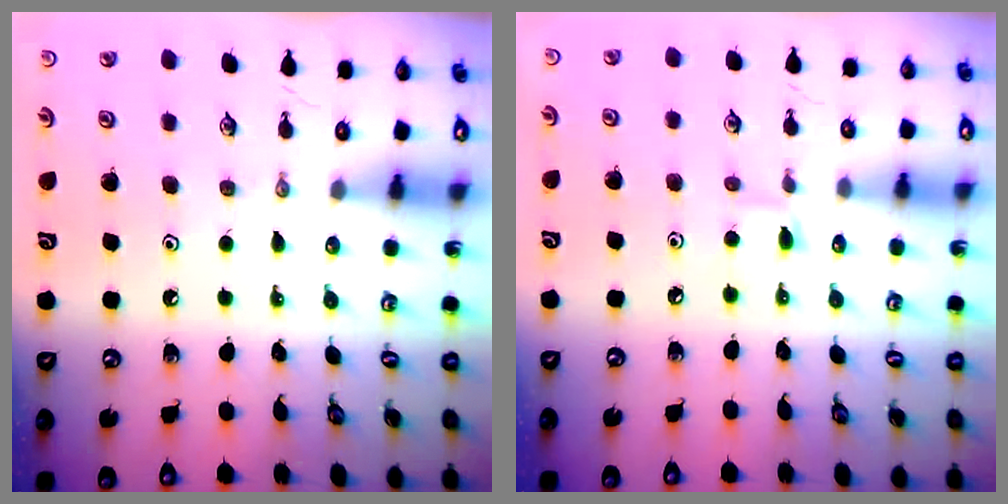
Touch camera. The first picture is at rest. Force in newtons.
{"total": 4.3, "press": 4.2, "slide": 0.4}